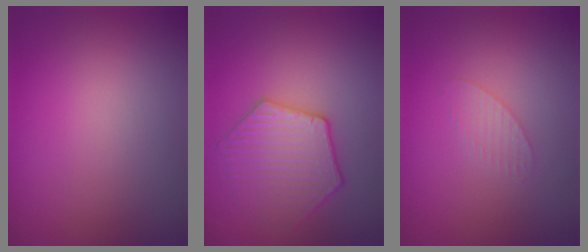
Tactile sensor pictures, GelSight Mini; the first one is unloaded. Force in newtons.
{"total": 4.2, "press": 4.1, "slide": 1.1}
{"total": 1.4, "press": 1.4, "slide": 0.1}